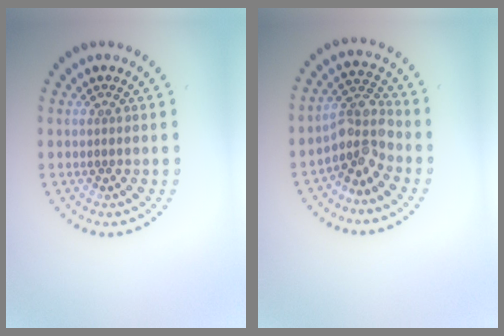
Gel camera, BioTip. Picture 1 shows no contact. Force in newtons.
{"total": 3.7, "press": 3.0, "slide": 2.3}